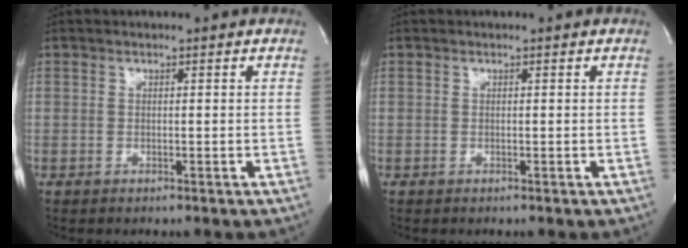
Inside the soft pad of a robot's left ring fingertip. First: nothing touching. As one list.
[{"total": 0.0}]